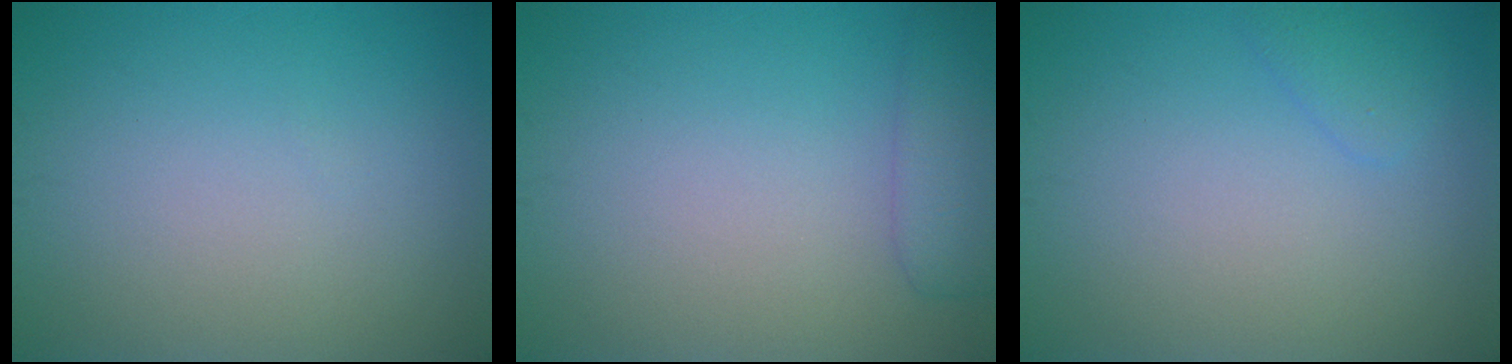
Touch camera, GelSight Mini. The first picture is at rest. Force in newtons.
{"total": 2.8, "press": 2.8, "slide": 0.1}
{"total": 1.2, "press": 1.2, "slide": 0.1}